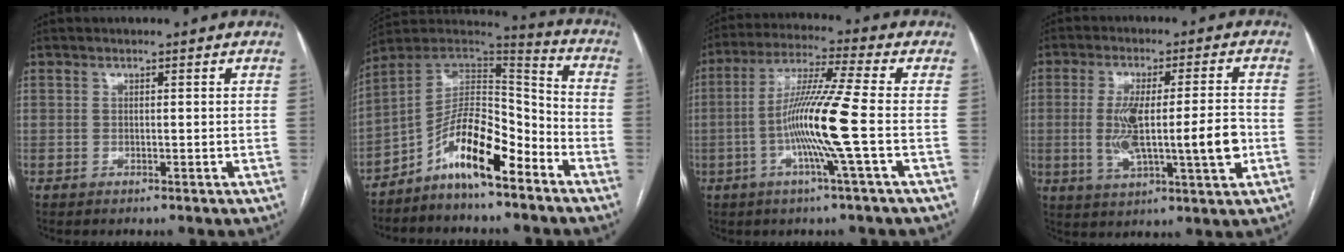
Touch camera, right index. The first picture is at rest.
{"total": 12.3, "force": [-7.5, 3.2, 9.2], "torque": [-0.156, 0.034, -0.134]}
{"total": 11.6, "force": [-2.4, -1.9, 11.2], "torque": [-0.215, -0.006, -0.054]}
{"total": 12.3, "force": [-1.6, 1.7, 12.0], "torque": [-0.216, 0.005, -0.022]}